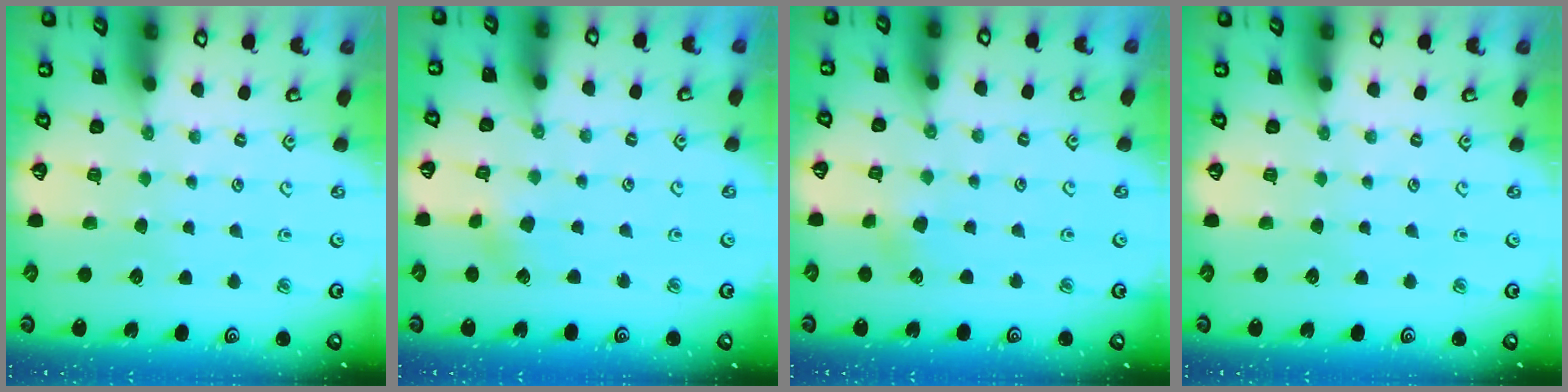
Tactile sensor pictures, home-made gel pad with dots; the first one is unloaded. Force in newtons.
{"total": 2.4, "press": 2.4, "slide": 0.6}
{"total": 1.3, "press": 1.3, "slide": 0.2}
{"total": 0.0}